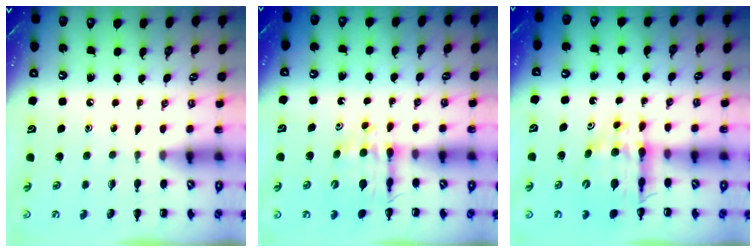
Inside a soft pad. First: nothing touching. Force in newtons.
{"total": 9.5, "press": 9.0, "slide": 3.2}
{"total": 11.8, "press": 11.4, "slide": 3.1}